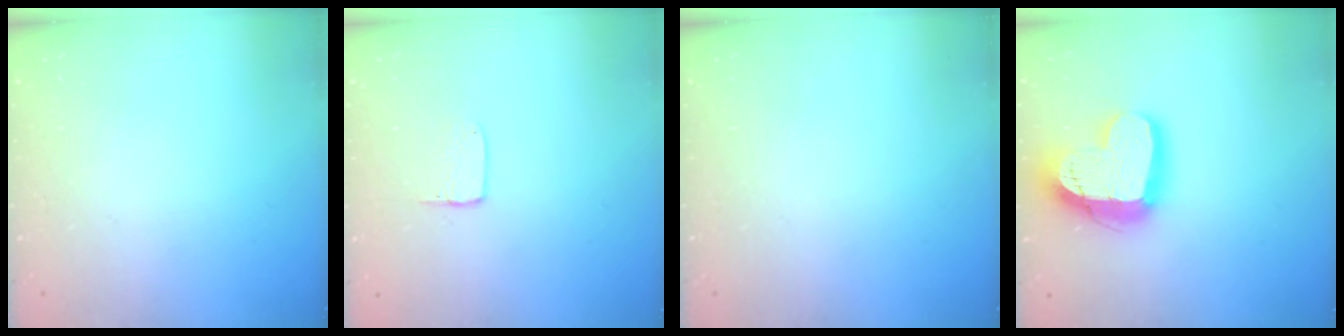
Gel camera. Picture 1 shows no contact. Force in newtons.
{"total": 5.8, "press": 5.8, "slide": 0.4}
{"total": 0.0}
{"total": 17.7, "press": 17.6, "slide": 1.6}